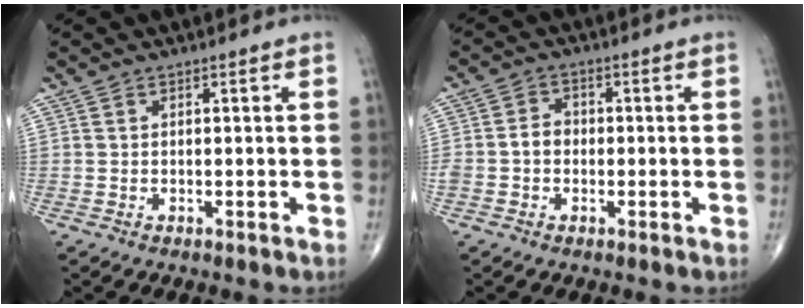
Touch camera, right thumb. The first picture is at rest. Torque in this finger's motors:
{"motor_torque": [0.81, 0.80, 0.63, -0.23, 0.07]}